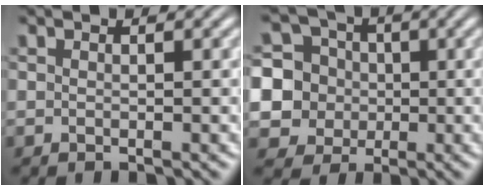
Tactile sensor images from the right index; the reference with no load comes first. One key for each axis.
{"total": 14.4, "fx": -1.7, "fy": 13.6, "fz": 4.3, "tx": -0.138, "ty": -0.055, "tz": -0.033}